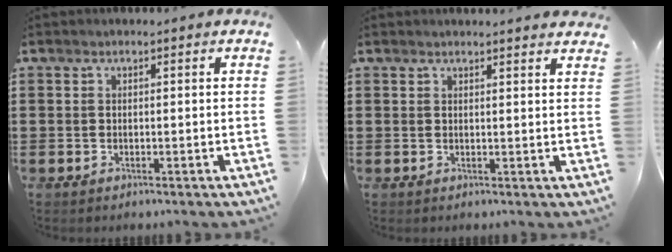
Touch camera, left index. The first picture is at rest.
{"total": 1.6, "force": [1.5, -0.2, 0.4], "torque": [-0.011, -0.002, 0.029]}